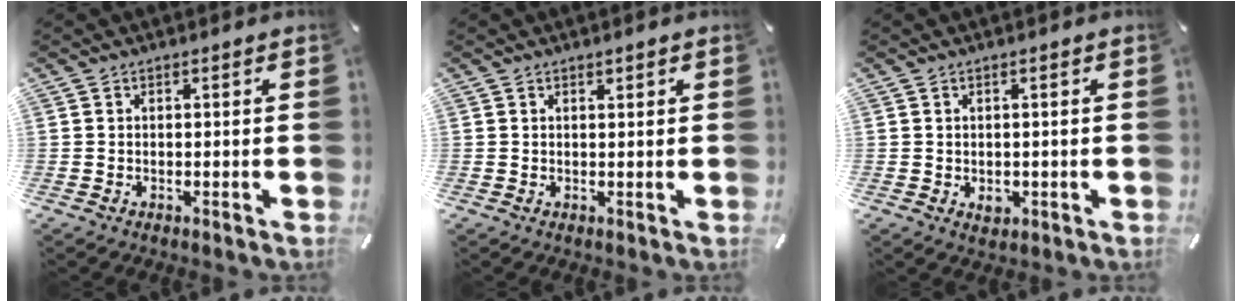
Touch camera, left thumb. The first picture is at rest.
{"total": 0.6, "force": [0.5, 0.2, 0.3], "torque": [-0.006, -0.001, 0.009]}
{"total": 2.1, "force": [-0.4, 1.8, 1.1], "torque": [-0.011, -0.001, -0.008]}